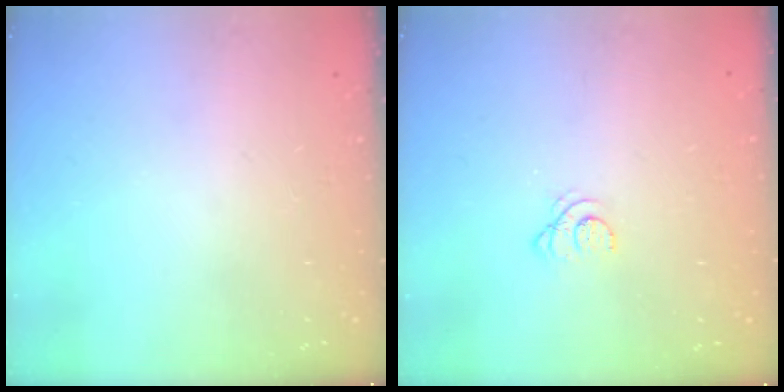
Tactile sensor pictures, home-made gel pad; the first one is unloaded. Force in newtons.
{"total": 2.0, "press": 2.0, "slide": 0.2}